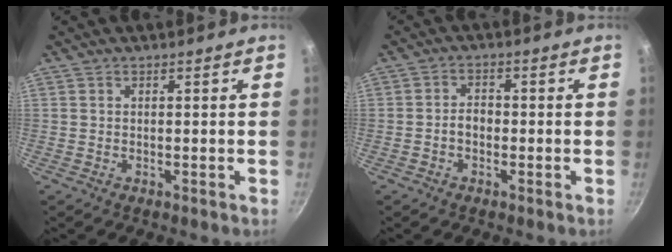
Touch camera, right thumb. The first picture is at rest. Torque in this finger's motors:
{"motor_torque": [0.26, 0.07, 0.39, 0.25, 0.00]}